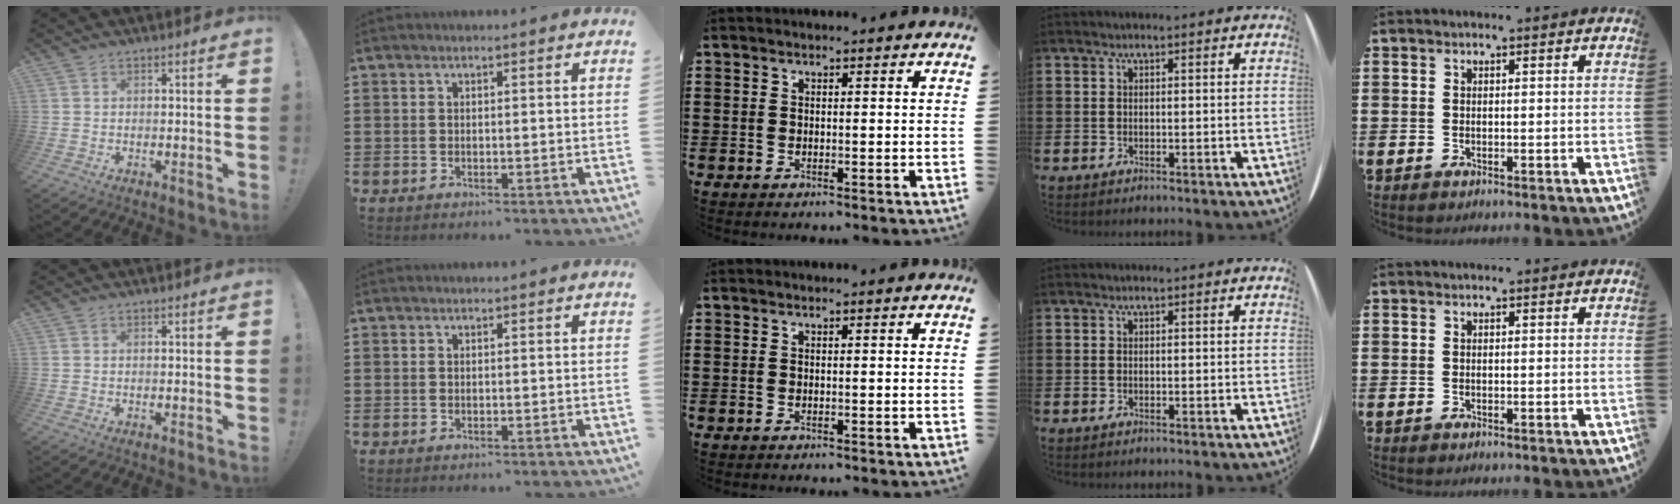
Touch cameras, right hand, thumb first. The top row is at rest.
{}